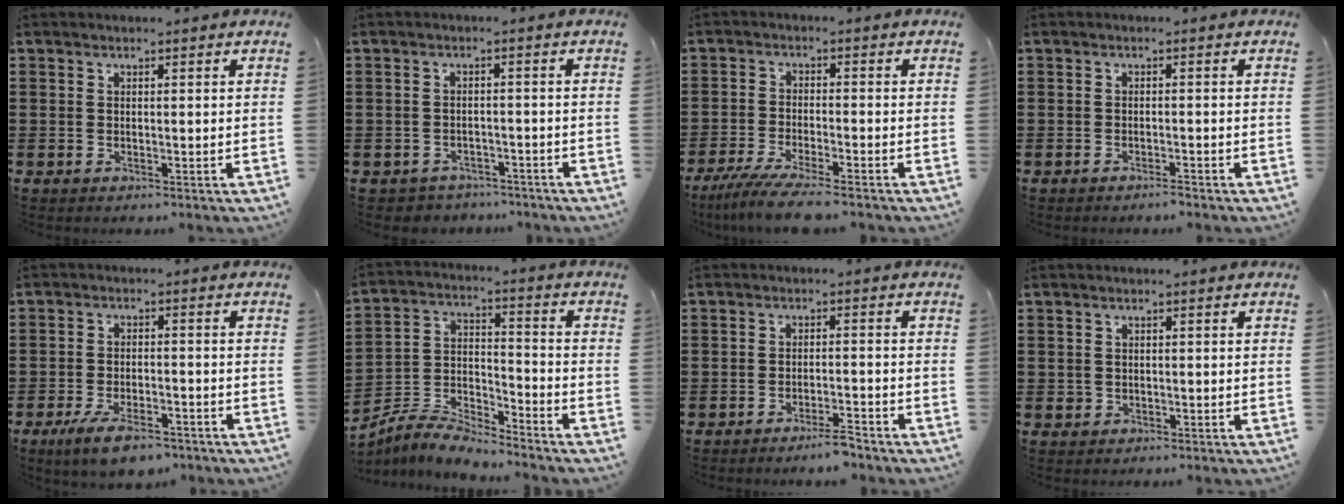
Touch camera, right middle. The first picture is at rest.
{"total": 2.2, "force": [-2.1, 0.5, -0.2], "torque": [-0.006, -0.002, -0.048]}
{"total": 5.5, "force": [-4.7, -0.2, 2.8], "torque": [-0.067, -0.023, -0.091]}
{"total": 1.0, "force": [-0.9, 0.0, 0.4], "torque": [-0.010, -0.002, -0.017]}
{"total": 5.6, "force": [-4.3, 1.4, 3.2], "torque": [-0.065, -0.003, -0.079]}
{"total": 7.1, "force": [-6.9, 0.8, 1.2], "torque": [-0.033, 0.007, -0.139]}
{"total": 3.2, "force": [-2.8, 0.0, 1.4], "torque": [-0.022, 0.005, -0.054]}
{"total": 0.7, "force": [0.0, 0.7, 0.1], "torque": [-0.004, 0.006, -0.002]}